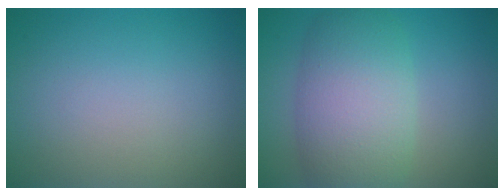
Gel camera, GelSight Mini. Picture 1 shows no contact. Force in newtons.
{"total": 8.0, "press": 8.0, "slide": 0.2}